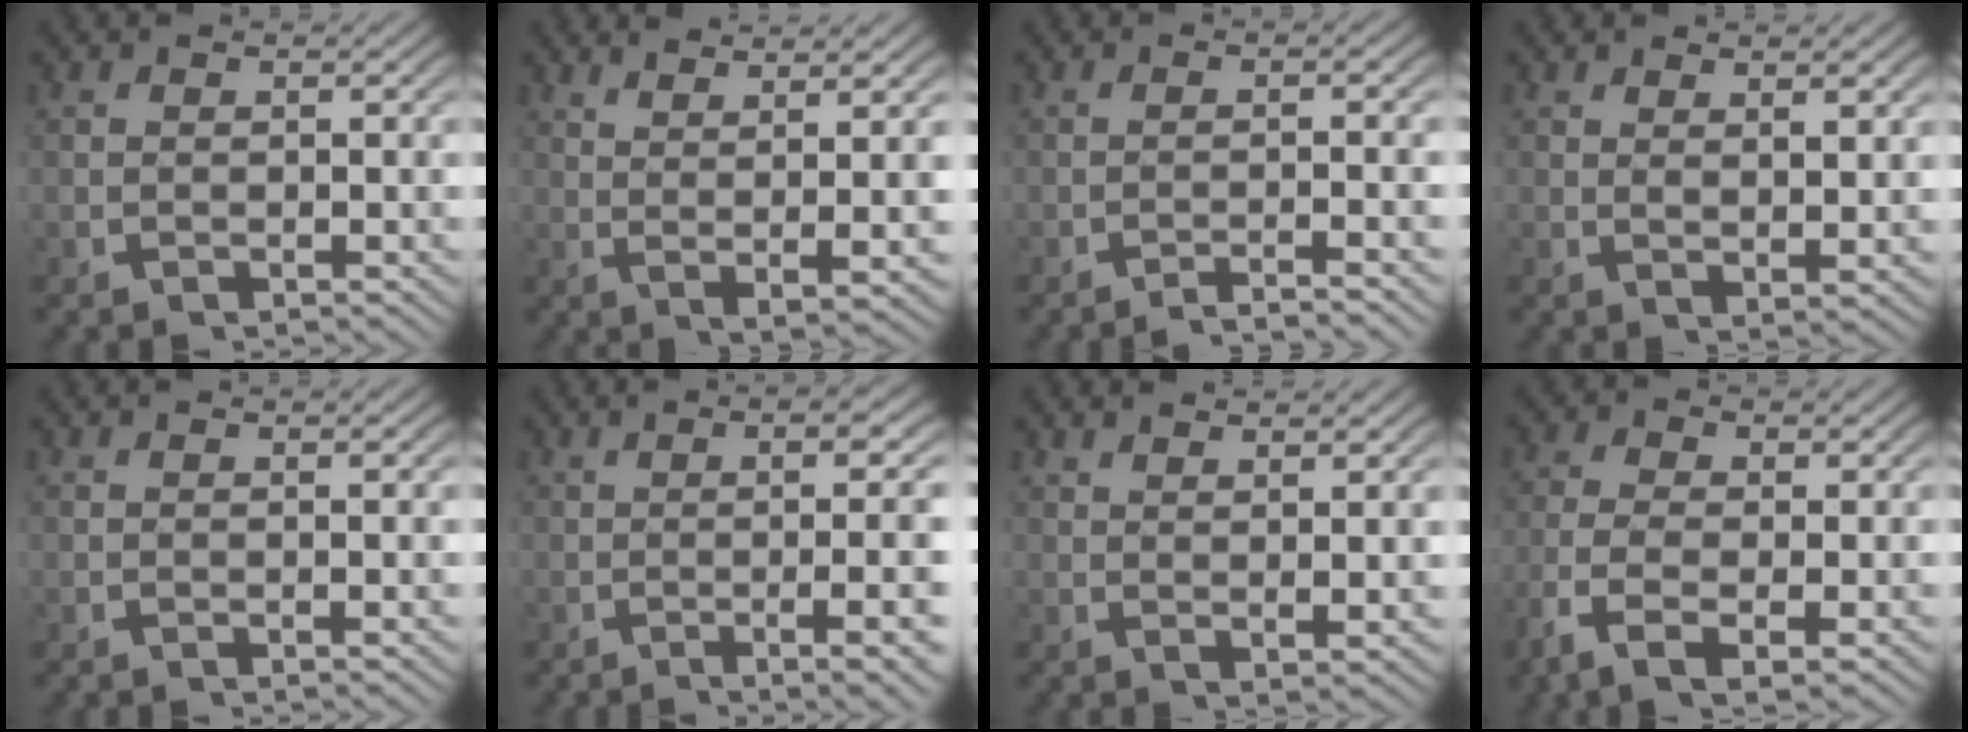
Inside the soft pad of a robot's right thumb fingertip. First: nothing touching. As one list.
[{"total": 5.5, "force": [2.2, 1.0, 4.9], "torque": [-0.081, -0.003, 0.047]}, {"total": 2.9, "force": [-2.1, 0.1, 1.9], "torque": [-0.033, 0.004, -0.039]}, {"total": 2.0, "force": [1.4, 0.1, 1.4], "torque": [-0.027, -0.007, 0.030]}, {"total": 0.7, "force": [0.1, -0.1, 0.6], "torque": [-0.010, 0.004, 0.001]}, {"total": 7.9, "force": [-1.1, 2.2, 7.5], "torque": [-0.104, 0.004, -0.015]}, {"total": 2.1, "force": [1.8, -0.1, 1.1], "torque": [-0.019, -0.004, 0.039]}, {"total": 4.9, "force": [-1.4, 2.3, 4.1], "torque": [-0.104, -0.017, -0.017]}]